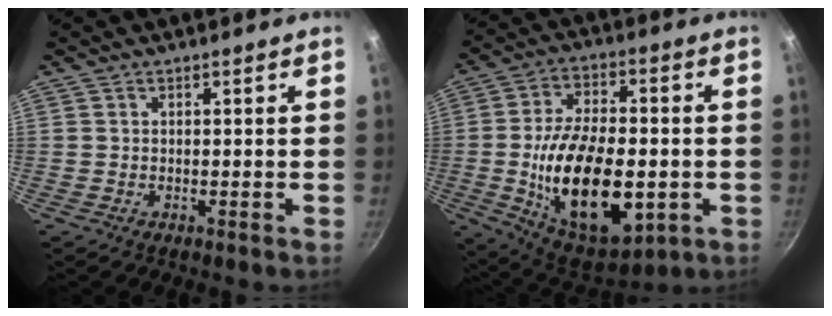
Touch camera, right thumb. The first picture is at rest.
{"total": 23.7, "force": [-3.8, 12.6, 19.7], "torque": [-0.323, 0.008, -0.049]}